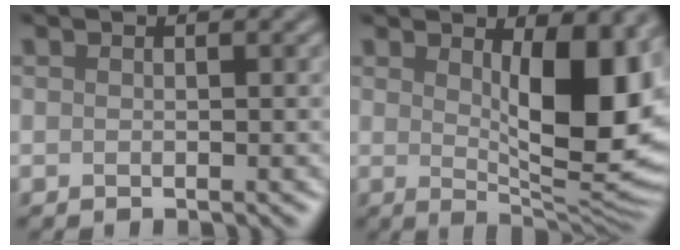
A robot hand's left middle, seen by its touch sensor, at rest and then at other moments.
{"total": 10.0, "force": [1.9, 4.0, 8.9], "torque": [-0.119, -0.010, 0.035]}